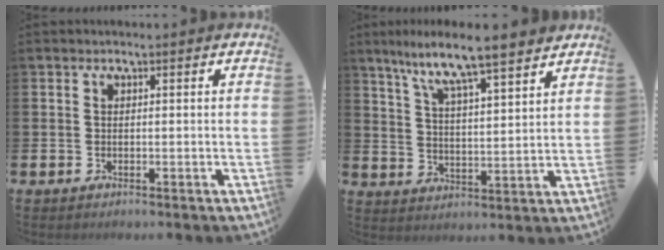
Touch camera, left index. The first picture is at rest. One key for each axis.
{"total": 8.7, "fx": 7.9, "fy": 0.3, "fz": 3.5, "tx": -0.089, "ty": -0.050, "tz": 0.135}